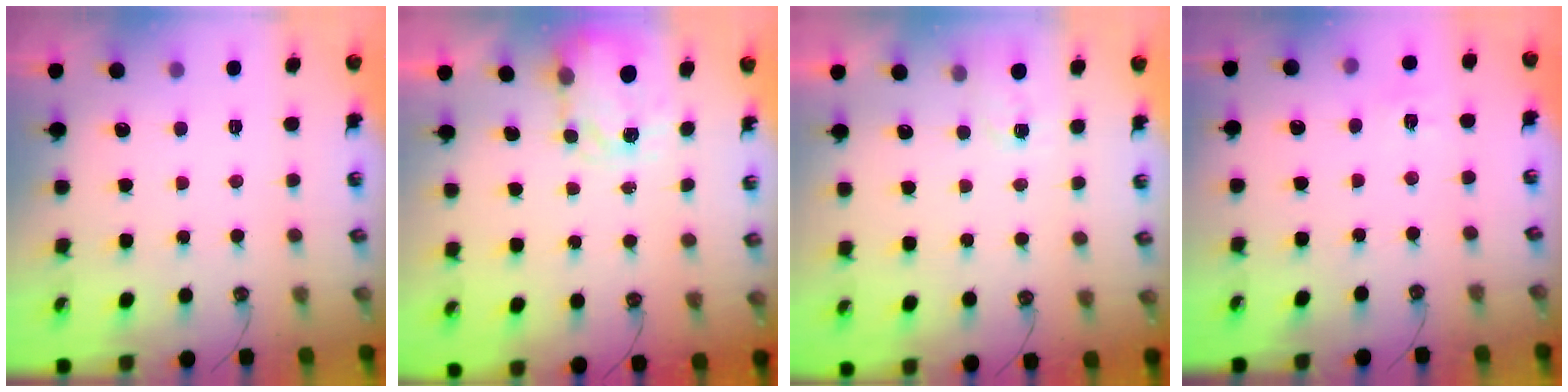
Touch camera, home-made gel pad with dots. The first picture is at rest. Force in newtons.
{"total": 3.8, "press": 3.8, "slide": 0.6}
{"total": 1.3, "press": 1.2, "slide": 0.2}
{"total": 5.6, "press": 5.6, "slide": 0.7}